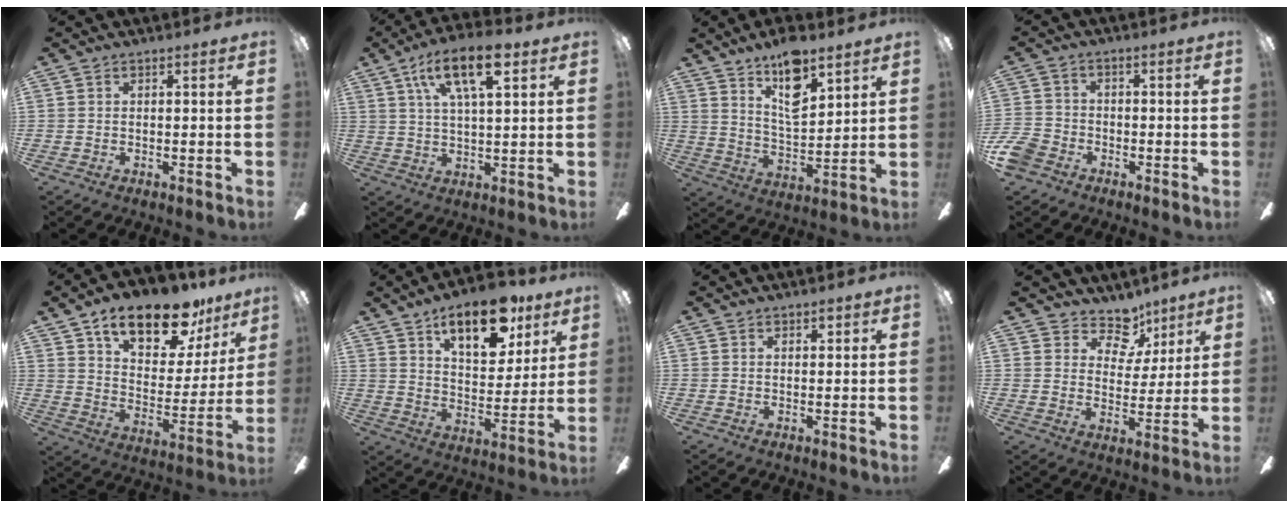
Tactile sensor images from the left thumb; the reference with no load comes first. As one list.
[{"total": 13.8, "force": [6.8, 5.3, 10.8], "torque": [-0.179, -0.011, 0.116]}, {"total": 13.1, "force": [9.4, 4.8, 7.7], "torque": [-0.124, -0.048, 0.163]}, {"total": 6.8, "force": [-4.0, 4.6, 2.8], "torque": [-0.071, 0.022, -0.078]}, {"total": 19.4, "force": [13.7, 8.5, 10.6], "torque": [-0.159, -0.082, 0.235]}, {"total": 17.1, "force": [10.4, 8.1, 10.8], "torque": [-0.149, -0.042, 0.174]}, {"total": 1.4, "force": [0.9, 0.9, 0.6], "torque": [-0.004, -0.001, 0.014]}, {"total": 9.4, "force": [6.6, 5.9, 3.1], "torque": [-0.051, -0.043, 0.124]}]